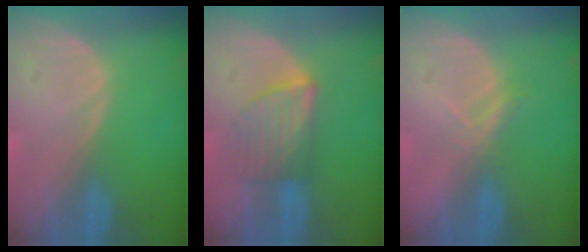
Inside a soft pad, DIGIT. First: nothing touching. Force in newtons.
{"total": 5.9, "press": 5.8, "slide": 1.4}
{"total": 2.1, "press": 1.9, "slide": 0.9}